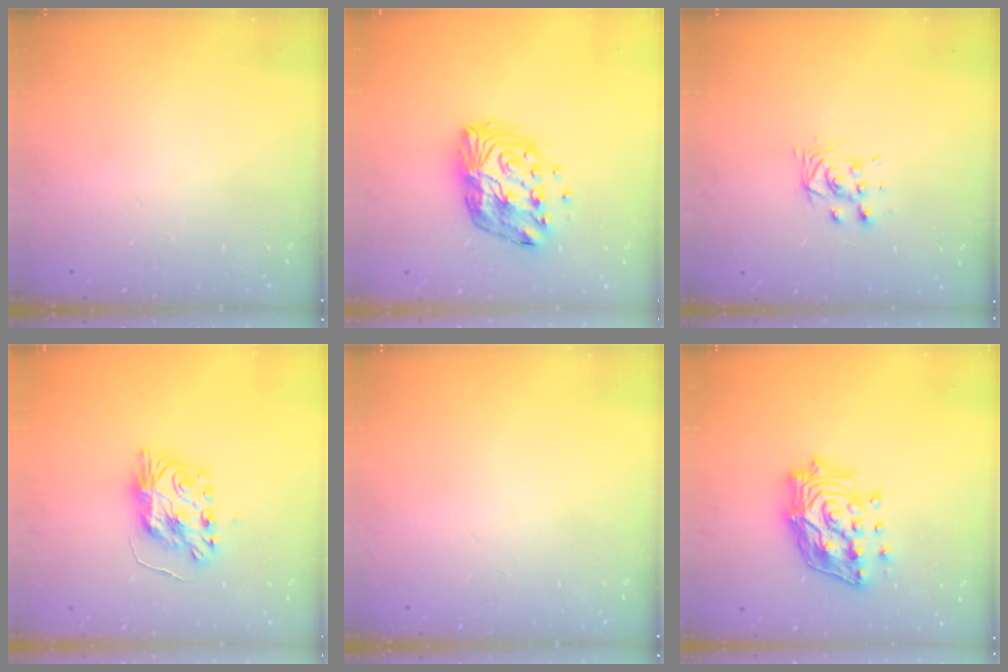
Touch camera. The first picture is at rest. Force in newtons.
{"total": 12.9, "press": 12.9, "slide": 0.9}
{"total": 5.0, "press": 5.0, "slide": 0.3}
{"total": 9.4, "press": 9.4, "slide": 0.9}
{"total": 0.0}
{"total": 18.1, "press": 17.9, "slide": 2.7}